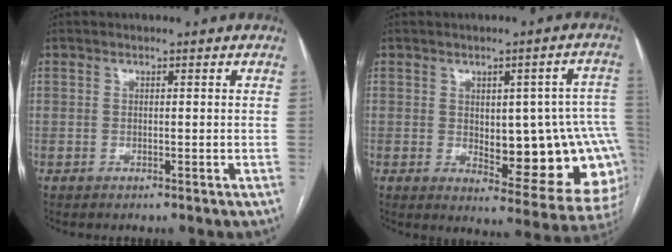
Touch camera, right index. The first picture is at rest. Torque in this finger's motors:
{"motor_torque": [1.11, -0.65, 0.26, 0.07]}